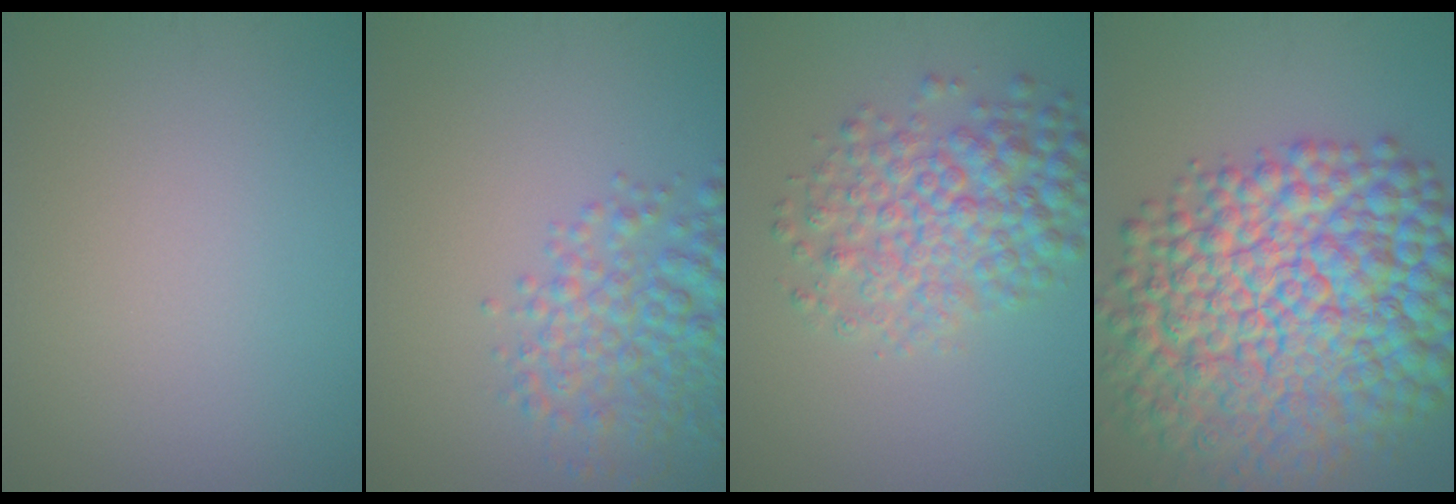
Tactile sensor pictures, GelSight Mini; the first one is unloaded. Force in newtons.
{"total": 5.0, "press": 5.0, "slide": 0.2}
{"total": 5.8, "press": 5.8, "slide": 0.1}
{"total": 16.3, "press": 16.3, "slide": 0.0}